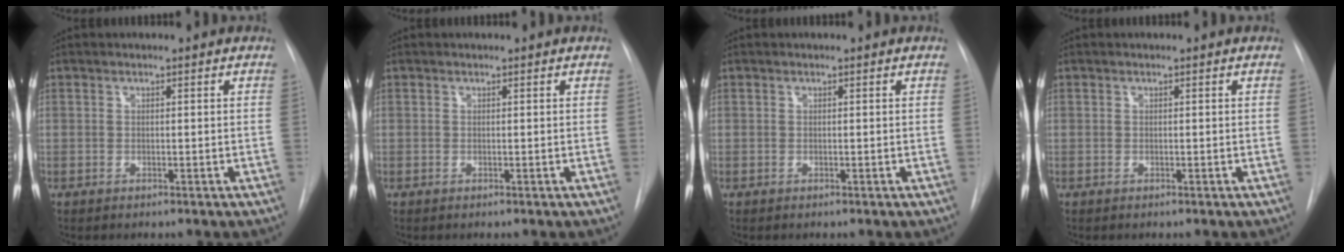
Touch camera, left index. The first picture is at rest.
{"total": 0.0}
{"total": 0.0}
{"total": 0.0}